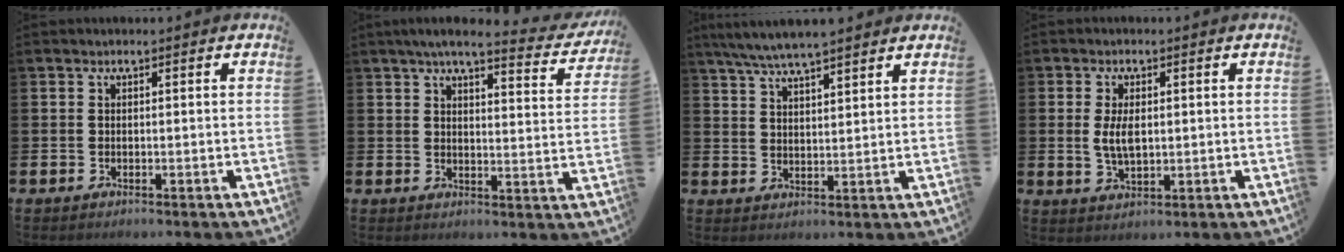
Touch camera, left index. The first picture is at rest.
{"total": 4.8, "force": [4.1, 0.7, 2.5], "torque": [-0.055, -0.026, 0.065]}
{"total": 5.8, "force": [5.5, 0.3, 1.8], "torque": [-0.059, -0.017, 0.102]}
{"total": 4.3, "force": [0.8, 2.1, 3.7], "torque": [-0.067, 0.004, 0.010]}